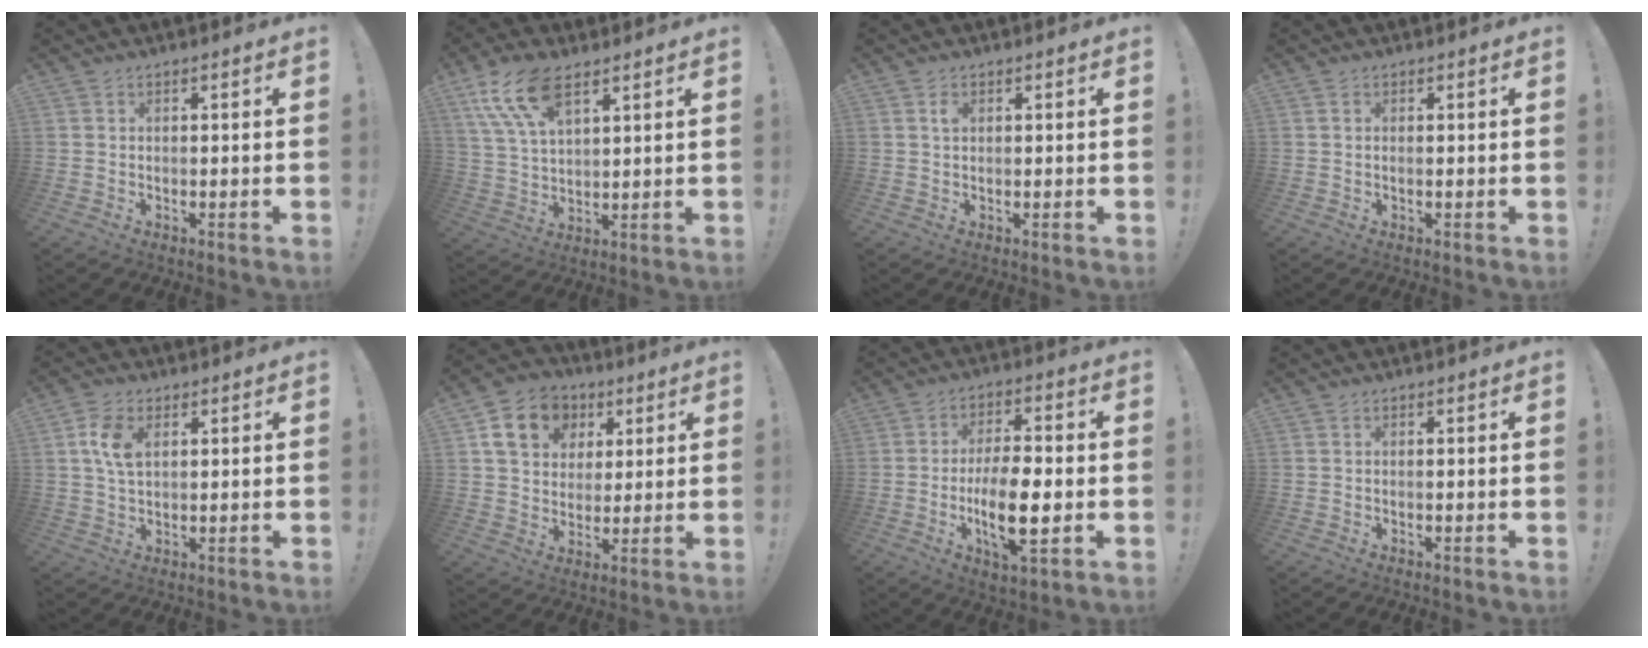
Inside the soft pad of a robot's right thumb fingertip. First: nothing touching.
{"total": 12.8, "force": [7.6, 5.7, 8.6], "torque": [-0.172, -0.021, 0.141]}
{"total": 1.4, "force": [0.6, 0.8, 1.0], "torque": [-0.013, -0.001, 0.008]}
{"total": 0.6, "force": [0.0, 0.2, 0.5], "torque": [-0.007, -0.001, -0.001]}
{"total": 7.1, "force": [2.2, 4.3, 5.3], "torque": [-0.102, -0.003, 0.036]}
{"total": 13.7, "force": [5.8, 10.9, 5.9], "torque": [-0.082, -0.019, 0.115]}
{"total": 13.3, "force": [-2.9, 4.7, 12.1], "torque": [-0.219, 0.000, -0.055]}
{"total": 0.0}